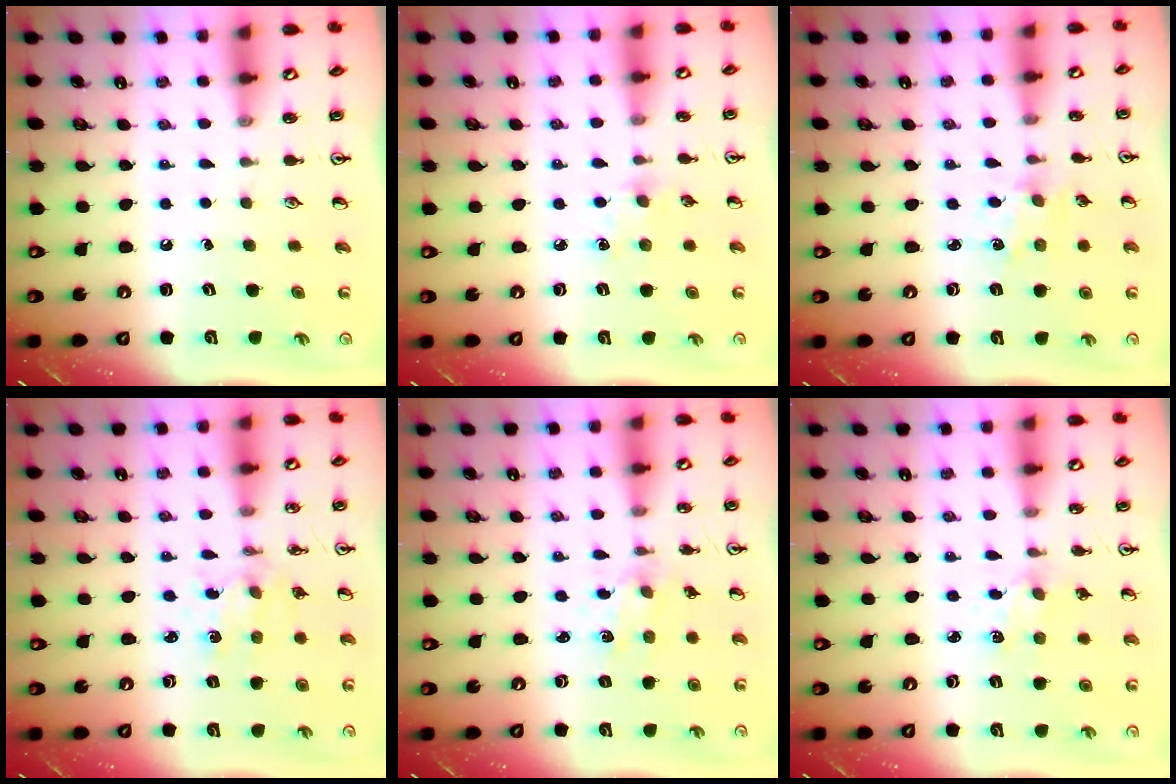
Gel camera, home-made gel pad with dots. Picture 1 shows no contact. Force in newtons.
{"total": 5.1, "press": 5.0, "slide": 0.8}
{"total": 1.1, "press": 1.1, "slide": 0.2}
{"total": 2.0, "press": 2.0, "slide": 0.3}
{"total": 1.4, "press": 1.4, "slide": 0.2}
{"total": 1.9, "press": 1.9, "slide": 0.3}